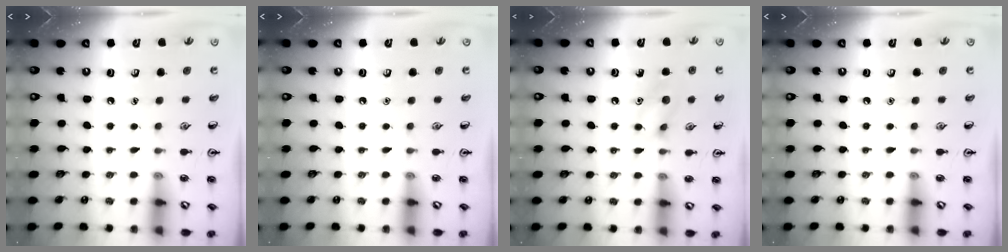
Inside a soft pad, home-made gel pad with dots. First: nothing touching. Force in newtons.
{"total": 0.0}
{"total": 7.9, "press": 7.8, "slide": 0.9}
{"total": 0.0}